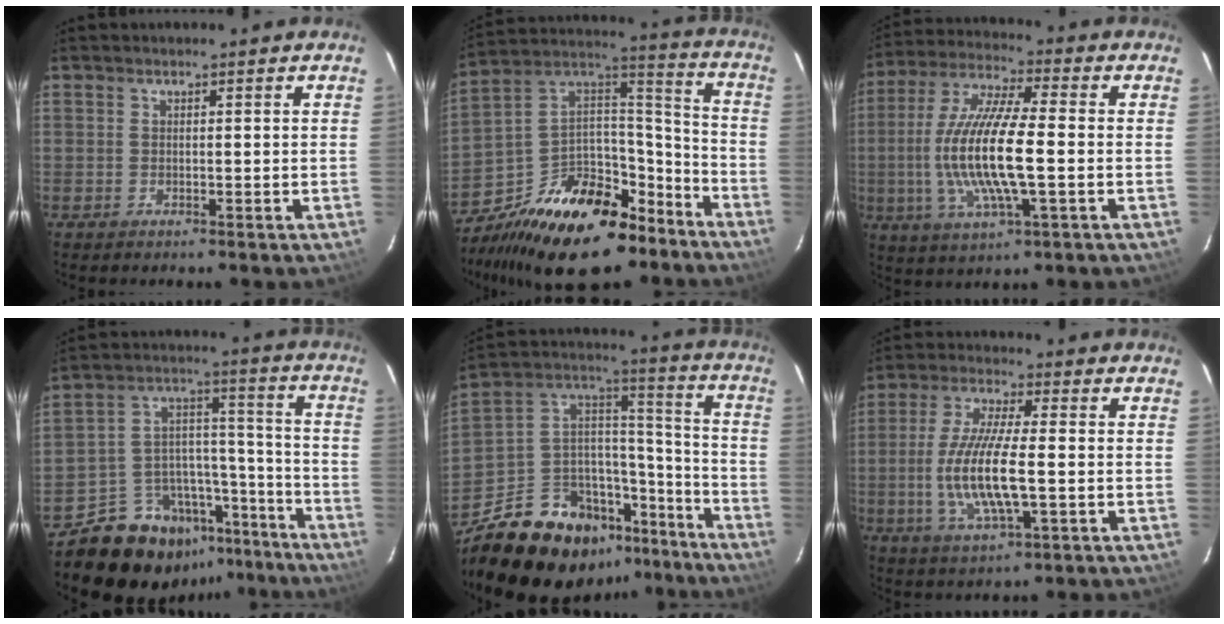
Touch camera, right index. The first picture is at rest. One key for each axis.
{"total": 28.2, "fx": -18.9, "fy": 14.0, "fz": 15.7, "tx": -0.292, "ty": 0.040, "tz": -0.281}
{"total": 16.7, "fx": -2.1, "fy": 3.1, "fz": 16.2, "tx": -0.328, "ty": -0.003, "tz": -0.040}
{"total": 19.4, "fx": -15.2, "fy": 10.9, "fz": 5.3, "tx": -0.104, "ty": 0.077, "tz": -0.211}
{"total": 25.5, "fx": -18.0, "fy": 13.6, "fz": 11.9, "tx": -0.219, "ty": 0.070, "tz": -0.257}
{"total": 13.4, "fx": -2.2, "fy": 3.2, "fz": 12.9, "tx": -0.264, "ty": -0.007, "tz": -0.041}